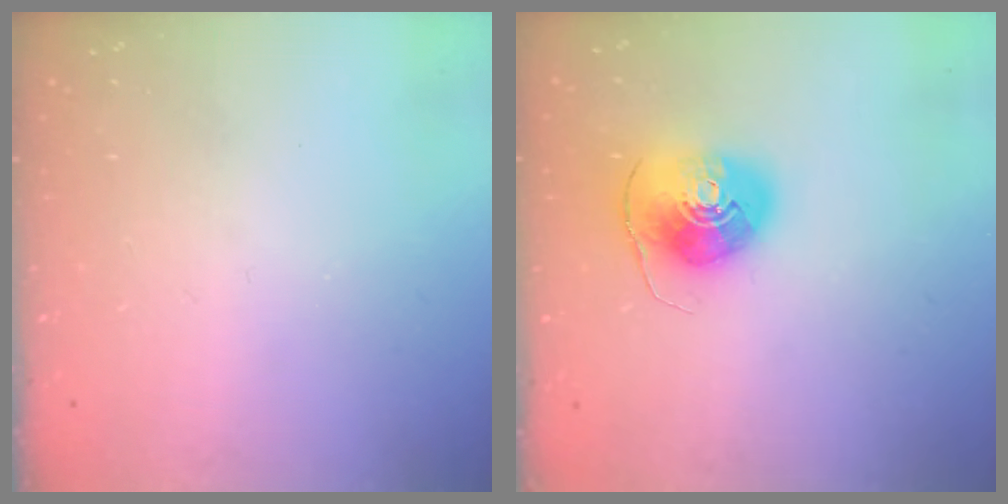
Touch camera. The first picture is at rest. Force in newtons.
{"total": 9.8, "press": 9.7, "slide": 1.2}